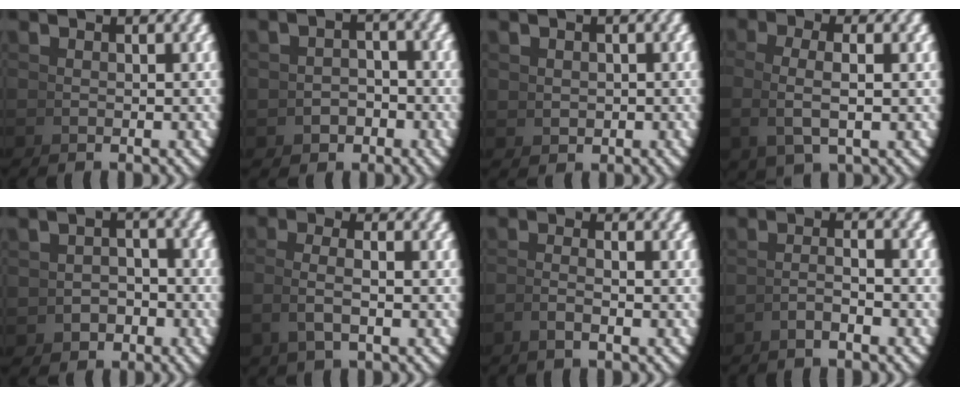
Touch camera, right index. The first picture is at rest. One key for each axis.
{"total": 2.8, "fx": -1.7, "fy": 2.1, "fz": 0.6, "tx": 0.007, "ty": -0.007, "tz": -0.029}
{"total": 0.8, "fx": 0.7, "fy": 0.3, "fz": 0.2, "tx": 0.005, "ty": 0.001, "tz": 0.020}
{"total": 3.1, "fx": 0.9, "fy": 0.3, "fz": 3.0, "tx": -0.053, "ty": 0.007, "tz": 0.023}
{"total": 3.1, "fx": -1.8, "fy": 2.5, "fz": 0.8, "tx": 0.003, "ty": -0.010, "tz": -0.029}
{"total": 2.2, "fx": 0.1, "fy": -0.2, "fz": 2.2, "tx": -0.047, "ty": 0.001, "tz": 0.010}
{"total": 1.8, "fx": -0.8, "fy": -1.2, "fz": 1.1, "tx": -0.021, "ty": 0.001, "tz": -0.012}
{"total": 2.1, "fx": -1.2, "fy": -0.5, "fz": 1.6, "tx": -0.017, "ty": 0.003, "tz": -0.024}